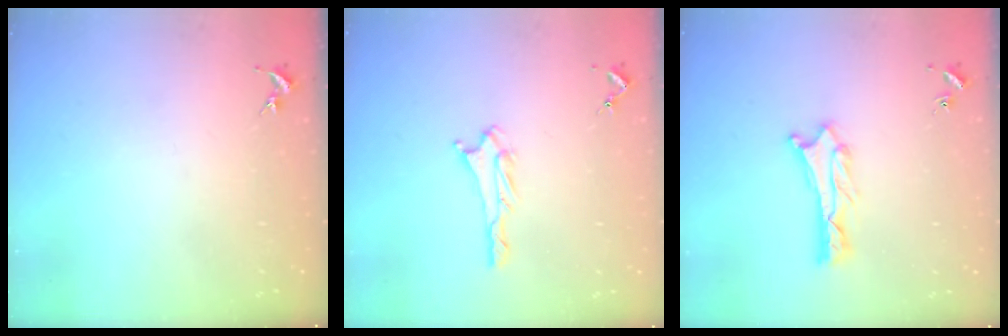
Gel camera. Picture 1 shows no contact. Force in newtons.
{"total": 2.1, "press": 2.1, "slide": 0.3}
{"total": 0.7, "press": 0.7, "slide": 0.1}